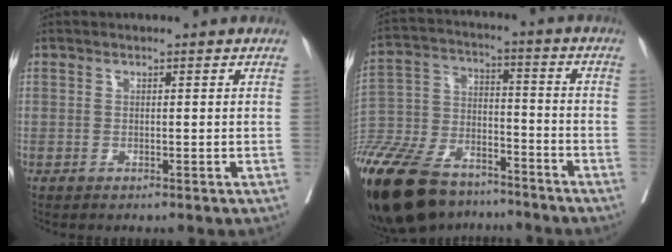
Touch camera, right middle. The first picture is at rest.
{"total": 27.0, "force": [-20.7, 10.9, 13.6], "torque": [-0.353, -0.046, -0.352]}